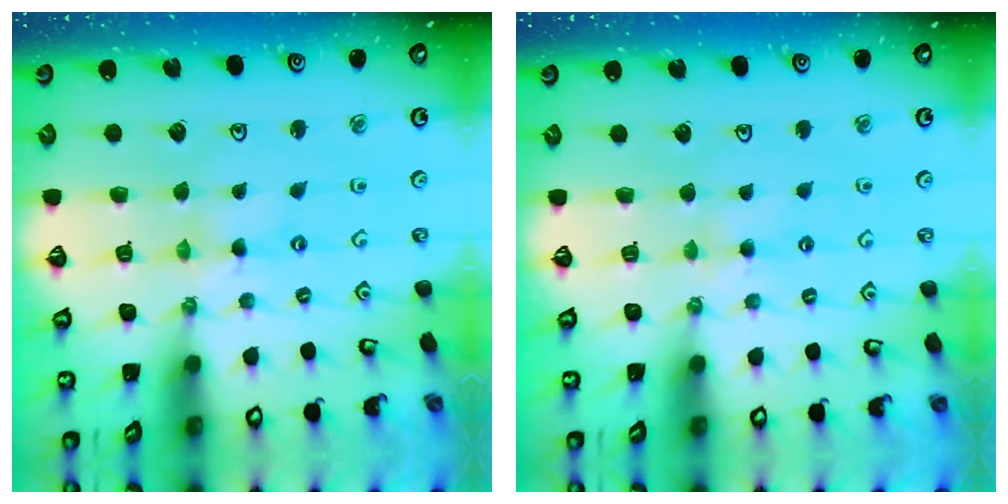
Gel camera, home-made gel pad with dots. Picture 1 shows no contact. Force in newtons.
{"total": 3.0, "press": 3.0, "slide": 0.4}